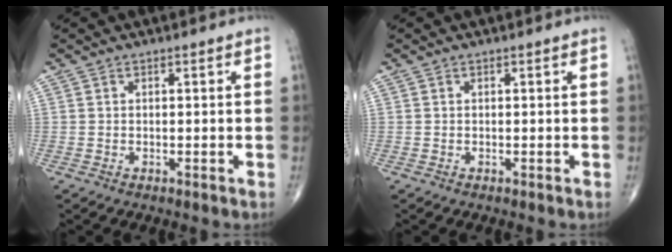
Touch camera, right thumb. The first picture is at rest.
{"total": 0.0}